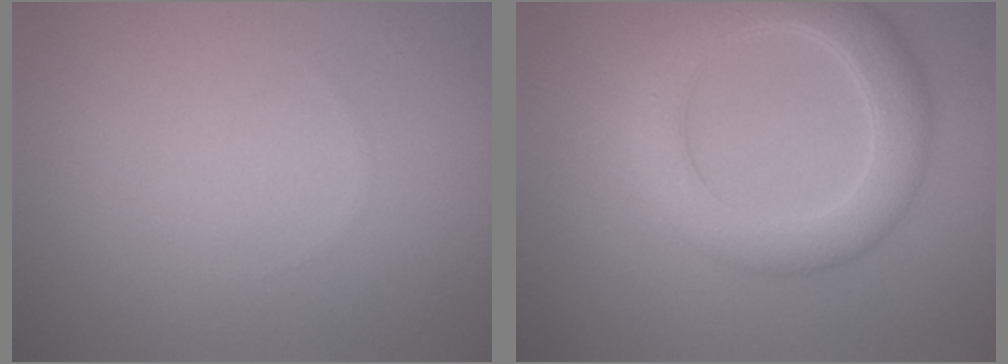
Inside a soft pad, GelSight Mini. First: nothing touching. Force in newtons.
{"total": 5.0, "press": 5.0, "slide": 0.1}